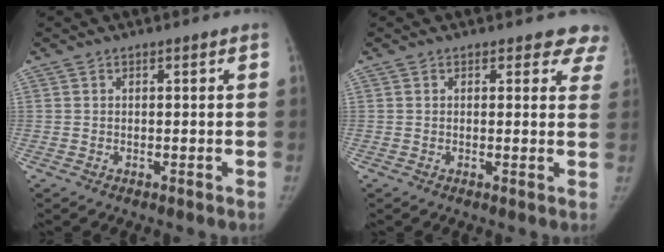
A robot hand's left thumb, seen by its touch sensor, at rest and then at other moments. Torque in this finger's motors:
{"motor_torque": [0.47, -0.16, 0.56, -0.19, -0.01]}